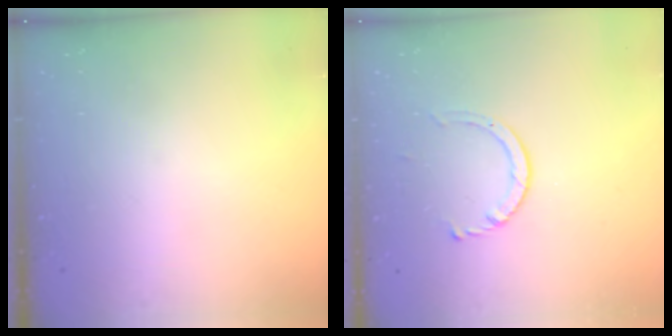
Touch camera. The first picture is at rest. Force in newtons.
{"total": 3.3, "press": 3.3, "slide": 0.4}